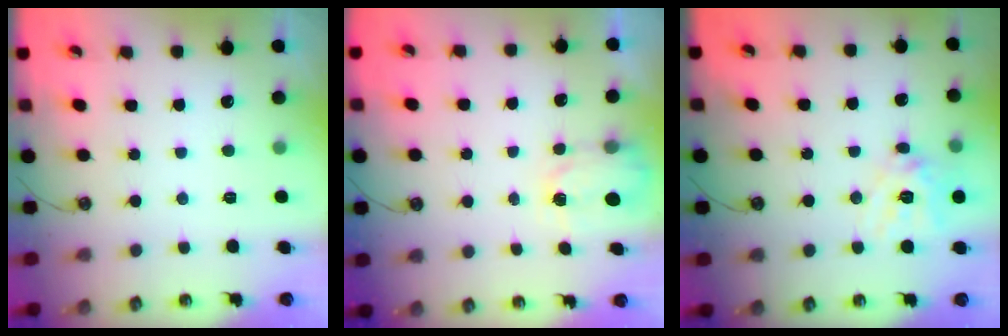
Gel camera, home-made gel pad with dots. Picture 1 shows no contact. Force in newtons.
{"total": 2.4, "press": 2.4, "slide": 0.5}
{"total": 13.1, "press": 13.0, "slide": 1.7}